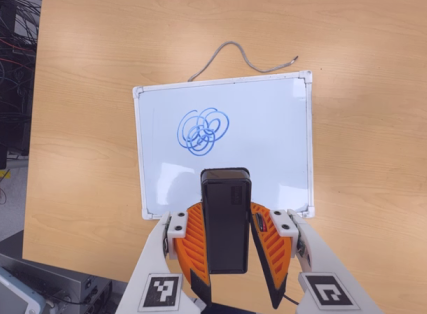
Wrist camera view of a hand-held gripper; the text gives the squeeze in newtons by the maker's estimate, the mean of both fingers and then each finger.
{"total": 5.8, "left": 5.3, "right": 6.4}